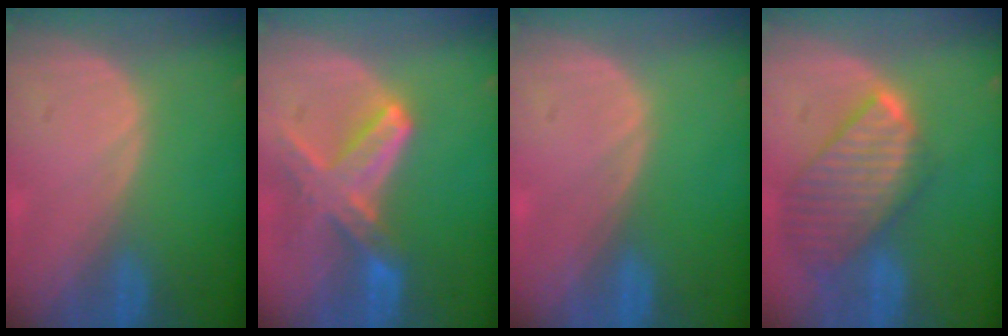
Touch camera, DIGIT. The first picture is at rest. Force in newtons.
{"total": 8.1, "press": 7.1, "slide": 3.9}
{"total": 0.0}
{"total": 9.8, "press": 8.4, "slide": 5.0}